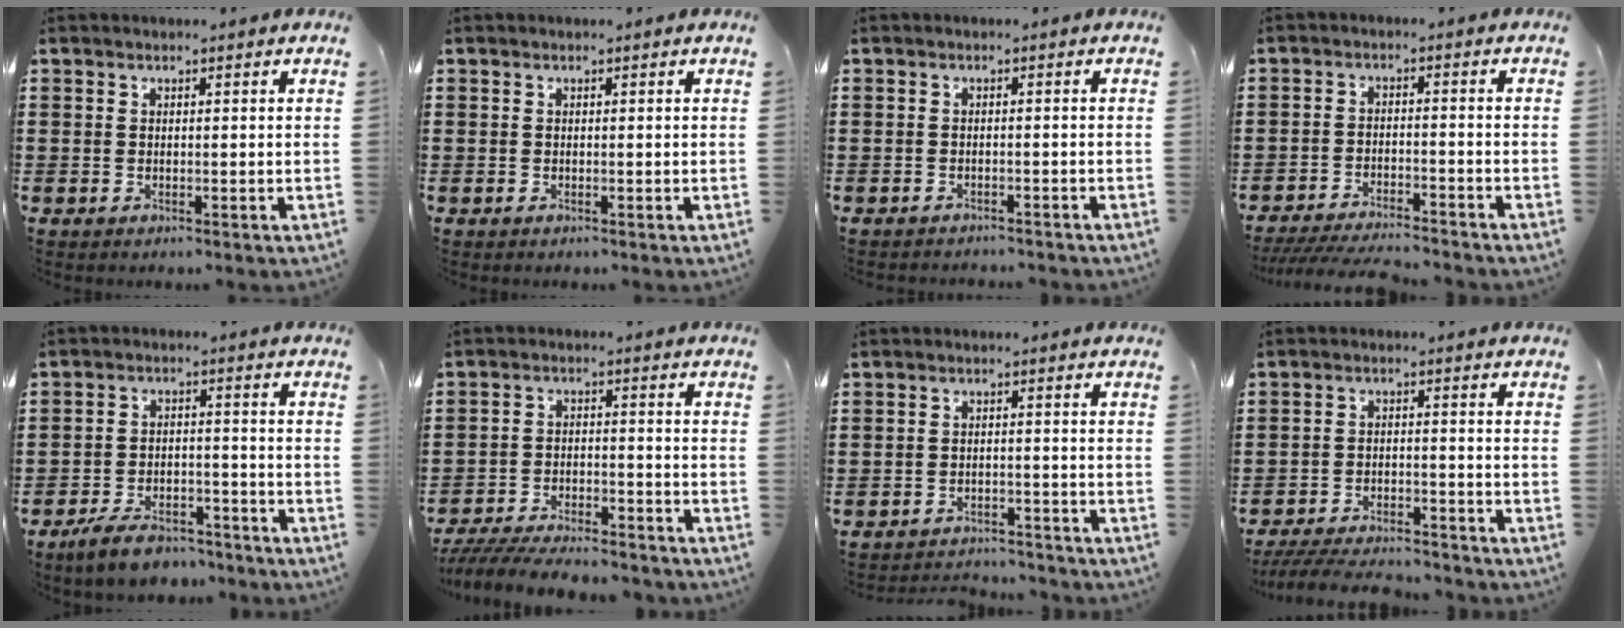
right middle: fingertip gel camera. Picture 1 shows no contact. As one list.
[{"total": 0.0}, {"total": 1.1, "force": [-1.1, 0.0, 0.0], "torque": [-0.004, 0.002, -0.024]}, {"total": 4.8, "force": [-4.6, 0.2, 1.4], "torque": [-0.029, -0.004, -0.093]}, {"total": 6.0, "force": [-5.4, 1.6, 2.1], "torque": [-0.044, 0.008, -0.106]}, {"total": 6.5, "force": [-6.2, 0.7, 1.8], "torque": [-0.036, 0.001, -0.120]}, {"total": 2.7, "force": [-2.7, 0.2, 0.0], "torque": [-0.007, 0.000, -0.059]}, {"total": 5.3, "force": [-5.1, 0.5, 1.4], "torque": [-0.033, -0.002, -0.103]}]